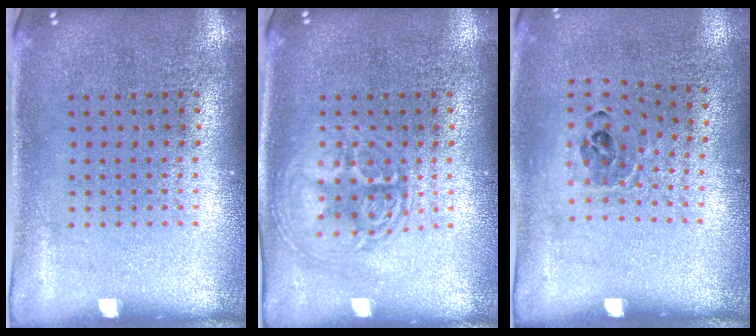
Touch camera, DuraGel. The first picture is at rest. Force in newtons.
{"total": 3.1, "press": 3.1, "slide": 0.4}
{"total": 0.9, "press": 0.8, "slide": 0.5}